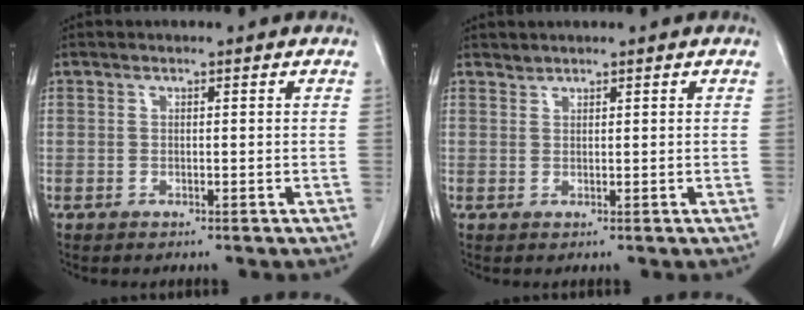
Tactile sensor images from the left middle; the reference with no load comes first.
{"total": 0.7, "force": [0.7, 0.0, -0.2], "torque": [0.000, -0.002, 0.013]}